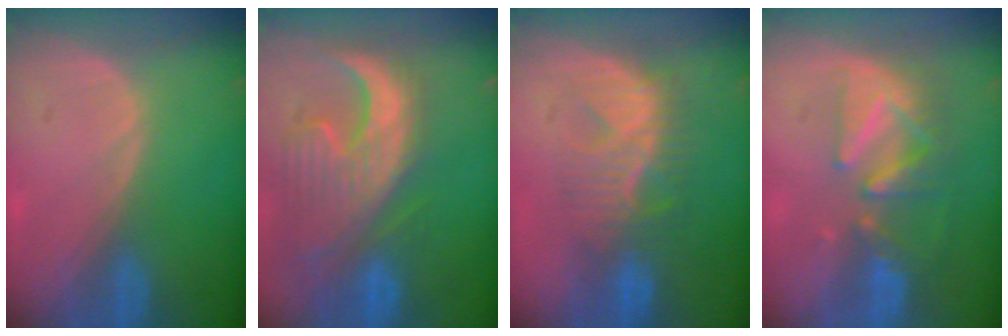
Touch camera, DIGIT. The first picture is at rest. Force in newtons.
{"total": 13.6, "press": 11.5, "slide": 7.2}
{"total": 8.0, "press": 7.9, "slide": 1.1}
{"total": 8.5, "press": 8.0, "slide": 3.1}